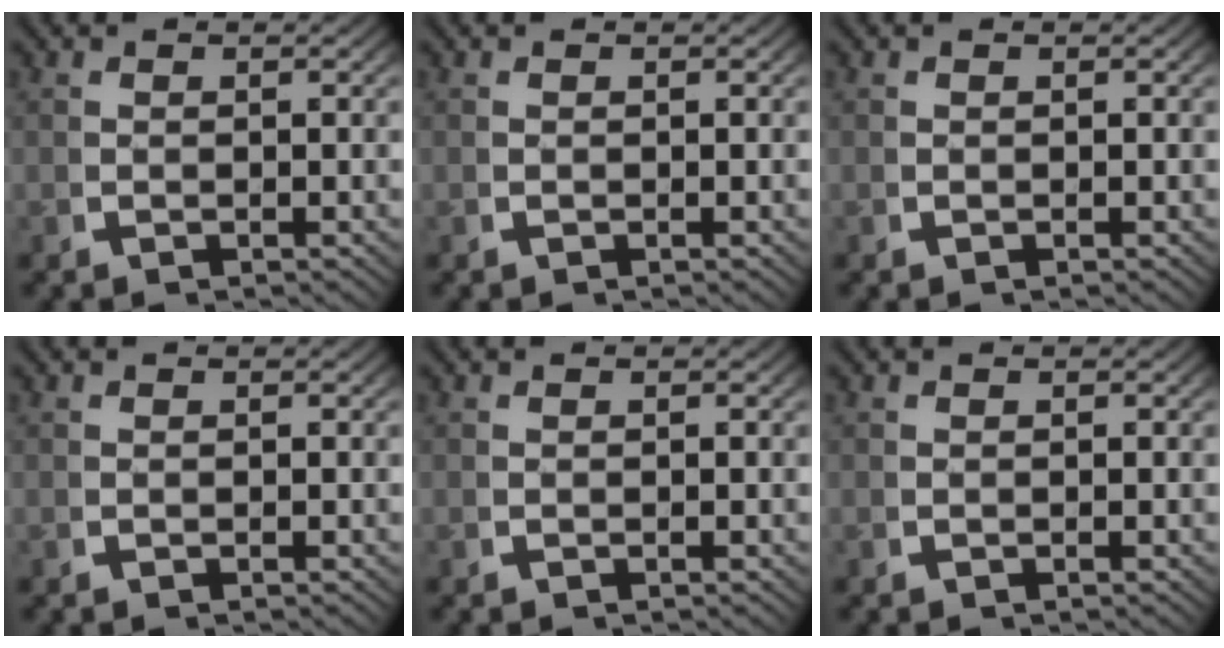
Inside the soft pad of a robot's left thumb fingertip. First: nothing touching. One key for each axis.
{"total": 0.0}
{"total": 0.0}
{"total": 0.0}
{"total": 0.0}
{"total": 0.0}